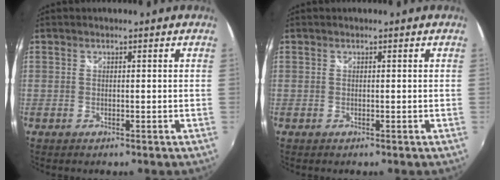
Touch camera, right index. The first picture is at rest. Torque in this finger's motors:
{"motor_torque": [0.04, 0.06, 0.00, 0.00]}